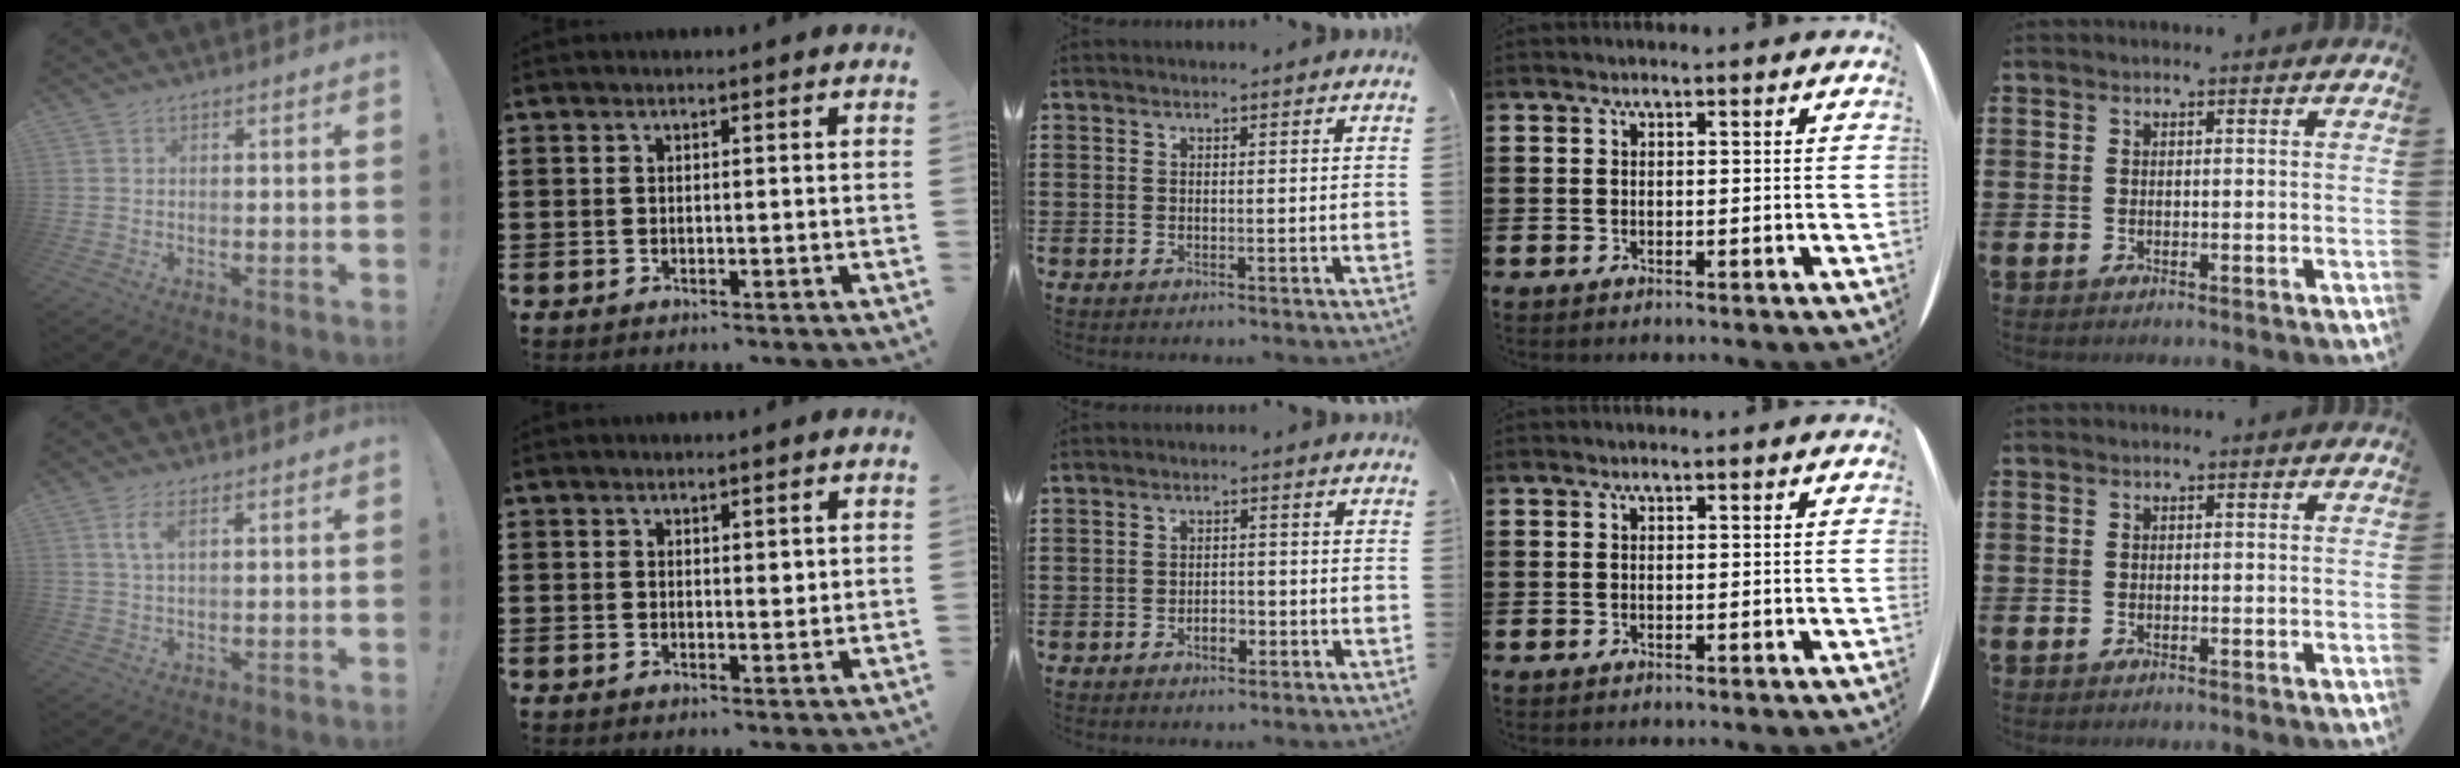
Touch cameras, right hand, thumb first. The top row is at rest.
{"thumb": {"total": 4.4, "force": [2.1, 1.6, 3.5], "torque": [-0.064, -0.002, 0.037]}, "index": {"total": 1.0, "force": [0.5, 0.6, 0.7], "torque": [-0.005, 0.001, 0.006]}, "middle": {"total": 2.8, "force": [-1.3, 1.4, 2.0], "torque": [-0.029, 0.001, -0.028]}}